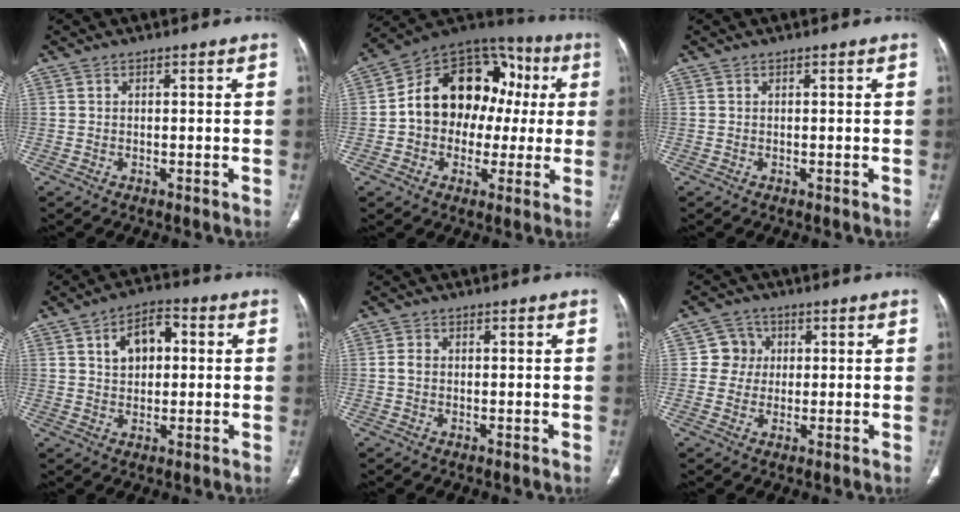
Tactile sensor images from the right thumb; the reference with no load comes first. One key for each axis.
{"total": 20.3, "fx": 1.3, "fy": 15.2, "fz": 13.5, "tx": -0.158, "ty": 0.056, "tz": 0.016}
{"total": 0.0}
{"total": 8.0, "fx": 1.9, "fy": 5.2, "fz": 5.8, "tx": -0.070, "ty": 0.011, "tz": 0.025}
{"total": 1.4, "fx": -0.1, "fy": 1.1, "fz": 0.9, "tx": -0.015, "ty": 0.002, "tz": -0.003}
{"total": 4.8, "fx": 0.7, "fy": 4.7, "fz": 0.7, "tx": 0.021, "ty": 0.007, "tz": 0.005}